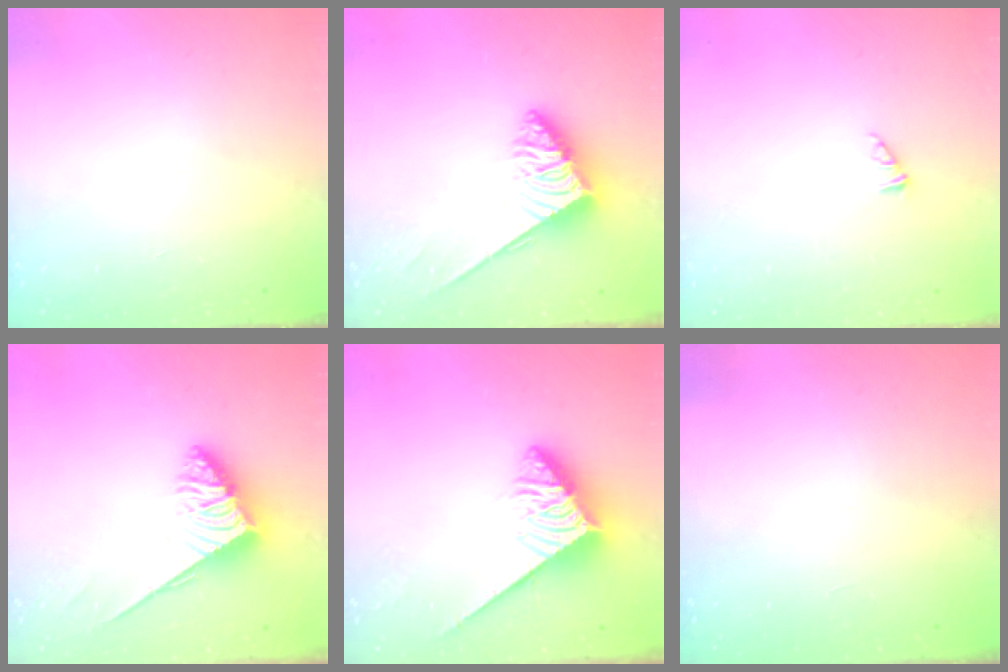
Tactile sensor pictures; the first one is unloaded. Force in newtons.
{"total": 3.6, "press": 3.6, "slide": 0.6}
{"total": 0.0}
{"total": 3.7, "press": 3.6, "slide": 0.6}
{"total": 4.0, "press": 3.9, "slide": 0.7}
{"total": 0.0}